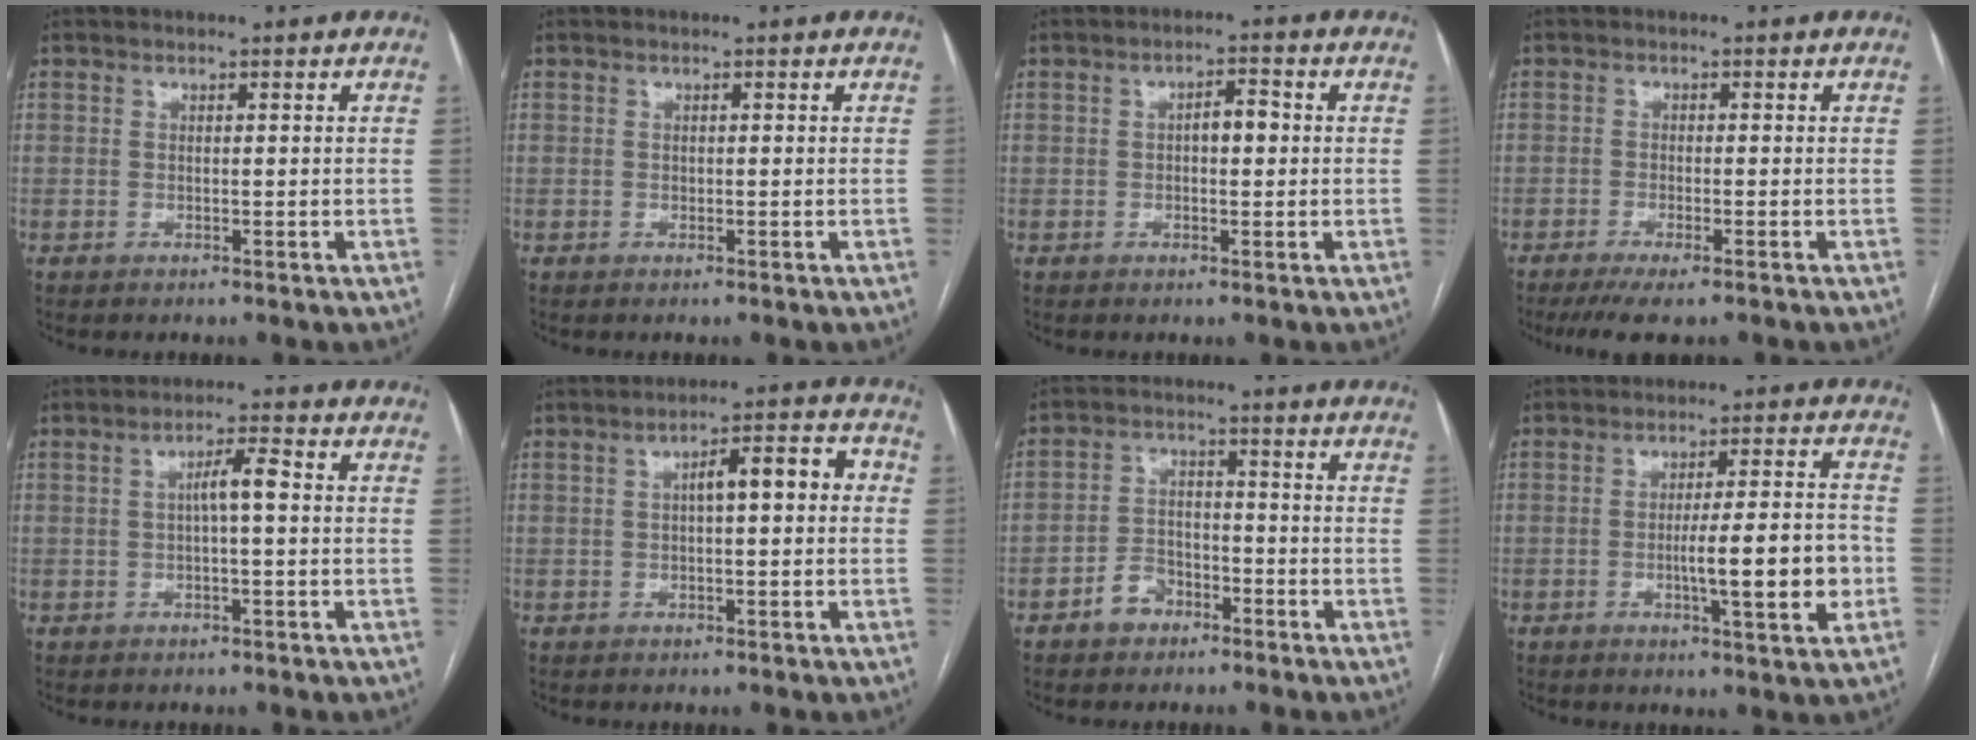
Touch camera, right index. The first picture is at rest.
{"total": 0.0}
{"total": 3.2, "force": [0.1, 1.4, 2.9], "torque": [-0.044, 0.014, 0.002]}
{"total": 5.2, "force": [-3.7, 0.7, 3.5], "torque": [-0.055, -0.010, -0.056]}
{"total": 3.8, "force": [0.2, 0.4, 3.8], "torque": [-0.065, 0.010, 0.003]}
{"total": 6.7, "force": [0.6, 1.7, 6.5], "torque": [-0.096, 0.032, 0.008]}
{"total": 5.0, "force": [-3.0, 3.4, 2.1], "torque": [-0.043, 0.016, -0.051]}
{"total": 10.4, "force": [-2.3, 0.8, 10.1], "torque": [-0.153, 0.001, -0.034]}